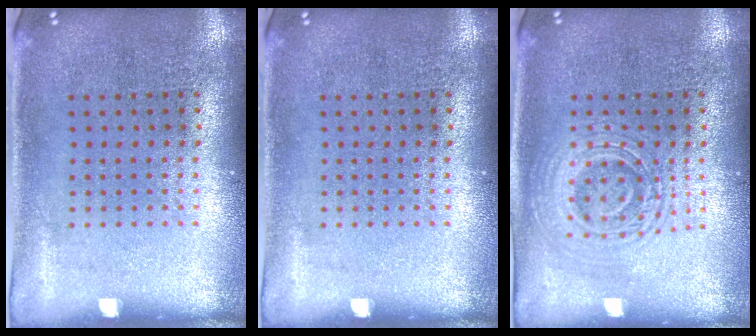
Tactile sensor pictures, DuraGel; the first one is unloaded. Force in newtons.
{"total": 0.0}
{"total": 2.9, "press": 2.8, "slide": 0.5}